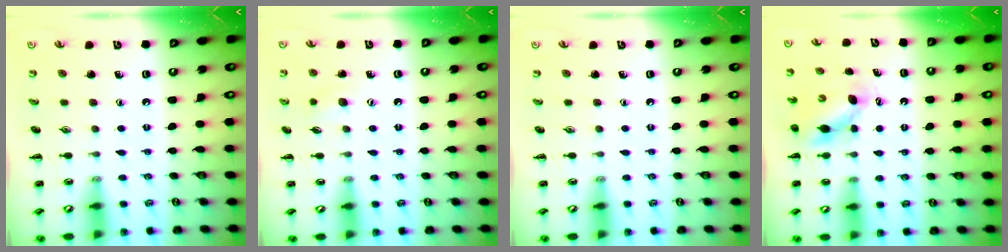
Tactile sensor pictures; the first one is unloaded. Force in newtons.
{"total": 6.4, "press": 6.2, "slide": 1.4}
{"total": 0.0}
{"total": 5.1, "press": 4.9, "slide": 1.1}